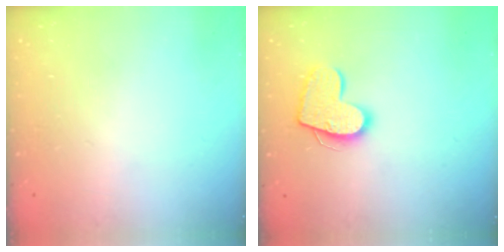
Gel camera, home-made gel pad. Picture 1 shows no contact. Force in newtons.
{"total": 13.9, "press": 13.8, "slide": 1.1}